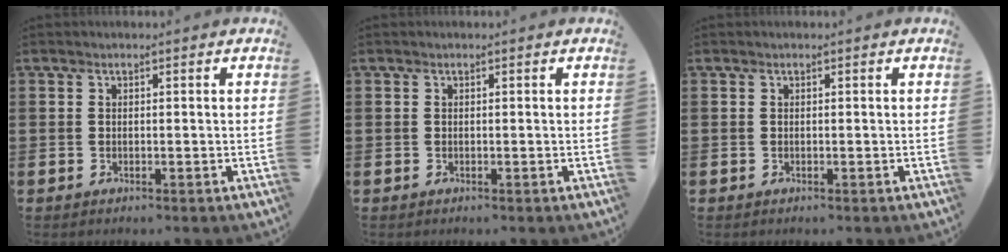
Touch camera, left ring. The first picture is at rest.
{"total": 0.0}
{"total": 0.0}